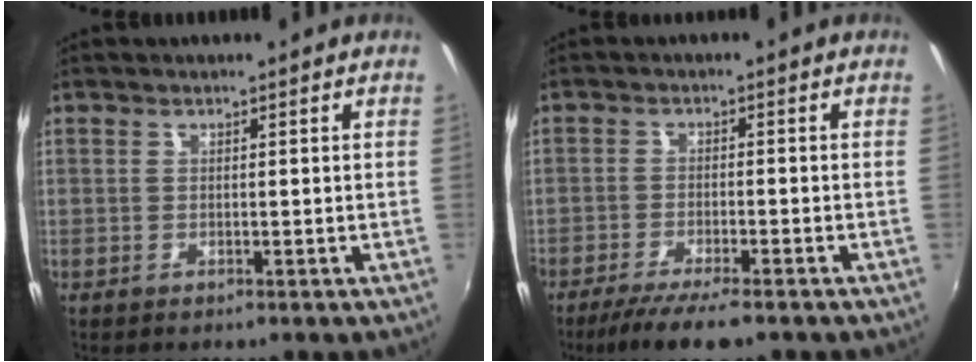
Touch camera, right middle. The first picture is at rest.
{"total": 8.1, "force": [-6.2, 1.4, 5.0], "torque": [-0.111, -0.023, -0.107]}